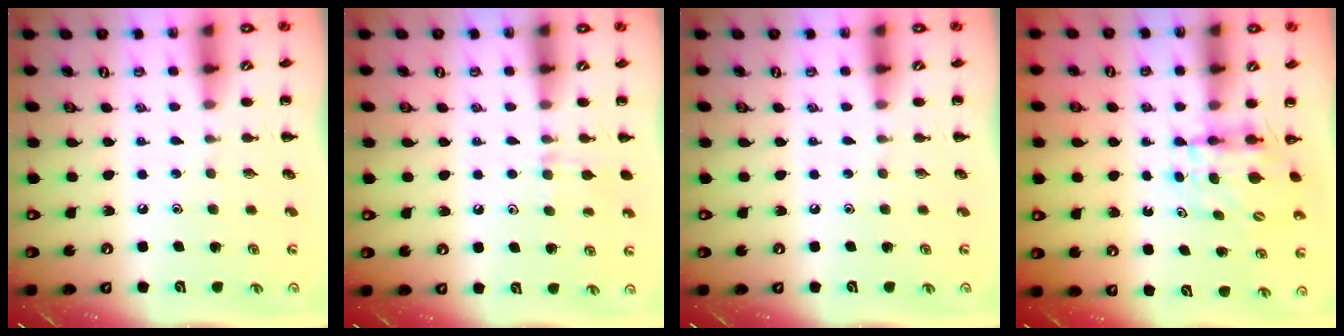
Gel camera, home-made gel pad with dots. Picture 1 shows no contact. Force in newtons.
{"total": 7.8, "press": 7.4, "slide": 2.5}
{"total": 0.0}
{"total": 5.0, "press": 5.0, "slide": 0.4}